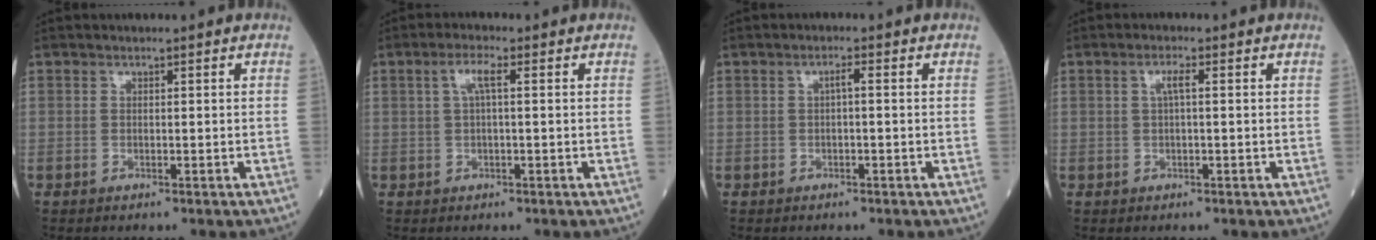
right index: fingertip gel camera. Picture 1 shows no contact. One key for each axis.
{"total": 2.9, "fx": 0.7, "fy": 0.4, "fz": 2.8, "tx": -0.060, "ty": 0.012, "tz": 0.014}
{"total": 1.2, "fx": 0.0, "fy": 0.1, "fz": 1.2, "tx": -0.019, "ty": 0.004, "tz": -0.001}
{"total": 1.9, "fx": 0.4, "fy": 0.3, "fz": 1.8, "tx": -0.036, "ty": 0.005, "tz": 0.006}